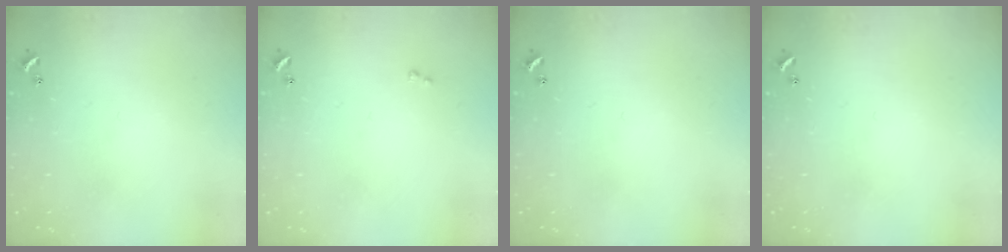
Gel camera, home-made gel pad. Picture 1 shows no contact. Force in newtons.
{"total": 0.5, "press": 0.3, "slide": 0.4}
{"total": 0.0}
{"total": 0.0}